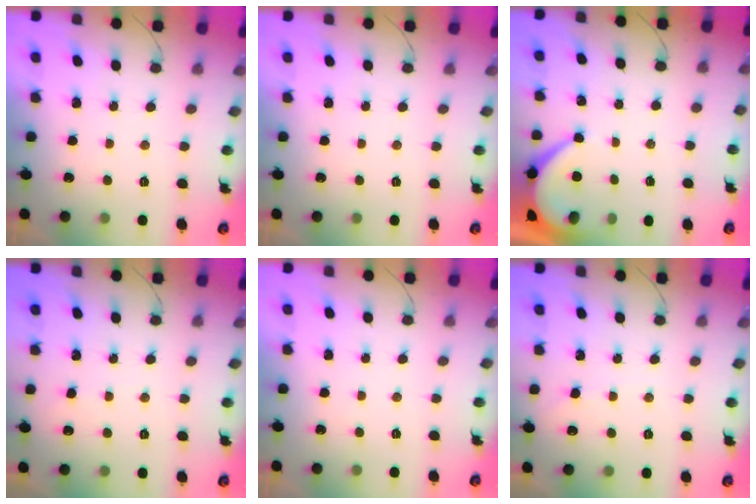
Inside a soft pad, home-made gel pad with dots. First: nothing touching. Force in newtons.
{"total": 0.0}
{"total": 5.3, "press": 5.3, "slide": 0.4}
{"total": 2.0, "press": 2.0, "slide": 0.3}
{"total": 0.0}
{"total": 2.7, "press": 2.6, "slide": 0.4}